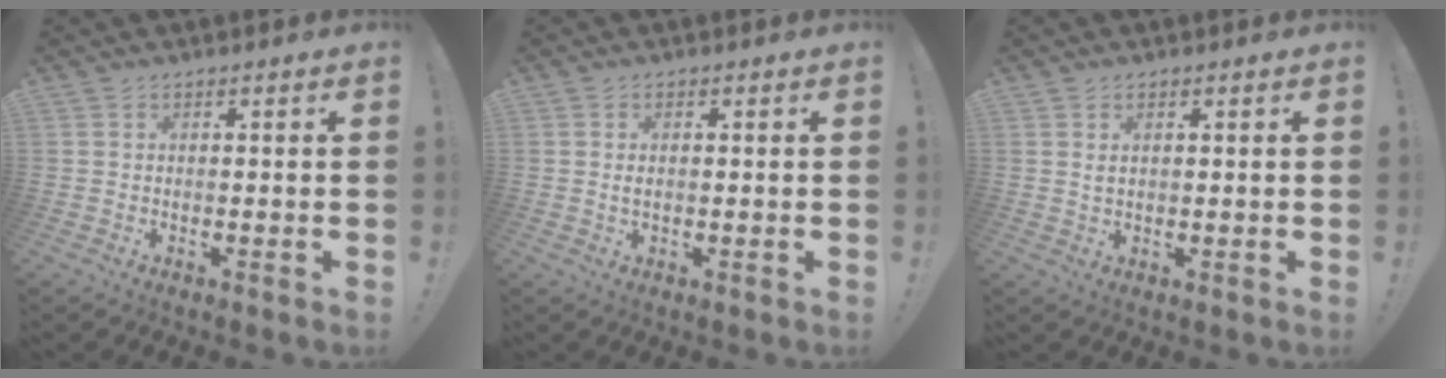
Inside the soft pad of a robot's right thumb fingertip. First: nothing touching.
{"total": 1.4, "force": [0.2, 0.6, 1.3], "torque": [-0.020, 0.000, 0.002]}
{"total": 1.7, "force": [1.0, 0.7, 1.2], "torque": [-0.017, -0.003, 0.016]}